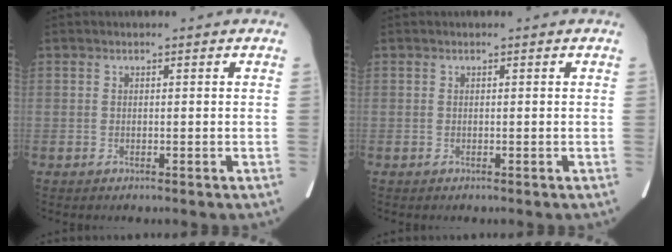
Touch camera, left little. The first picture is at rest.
{"total": 0.0}